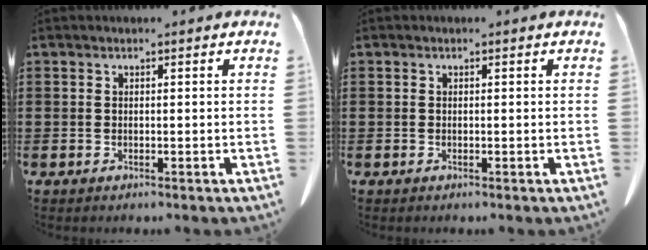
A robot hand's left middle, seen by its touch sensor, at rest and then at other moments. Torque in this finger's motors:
{"motor_torque": [-1.06, -1.08, 0.03, 0.00]}